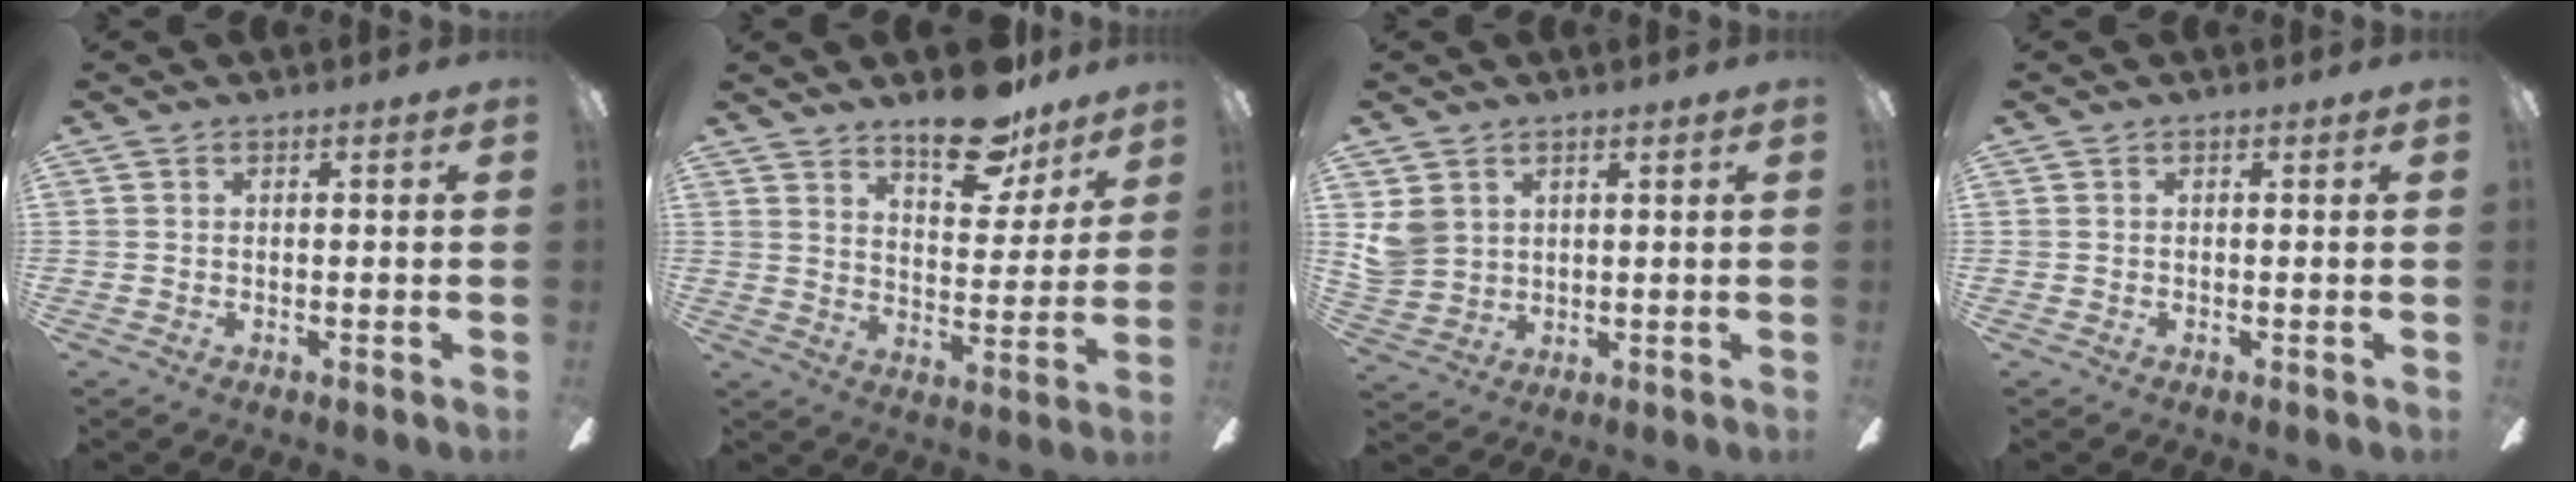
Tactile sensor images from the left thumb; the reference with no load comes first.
{"total": 14.5, "force": [11.1, 6.0, 7.1], "torque": [-0.085, -0.067, 0.192]}
{"total": 6.3, "force": [2.7, 5.4, 1.6], "torque": [-0.029, 0.000, 0.056]}
{"total": 0.0}